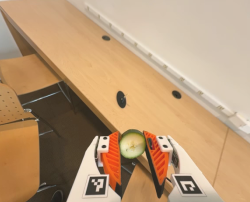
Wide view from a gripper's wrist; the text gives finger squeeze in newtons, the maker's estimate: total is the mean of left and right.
{"total": 9.9, "left": 10.6, "right": 9.3}